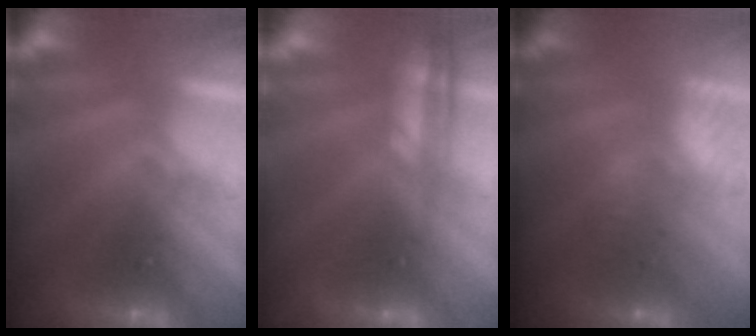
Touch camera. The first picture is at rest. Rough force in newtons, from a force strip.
{"total": 2.9}
{"total": 2.6}